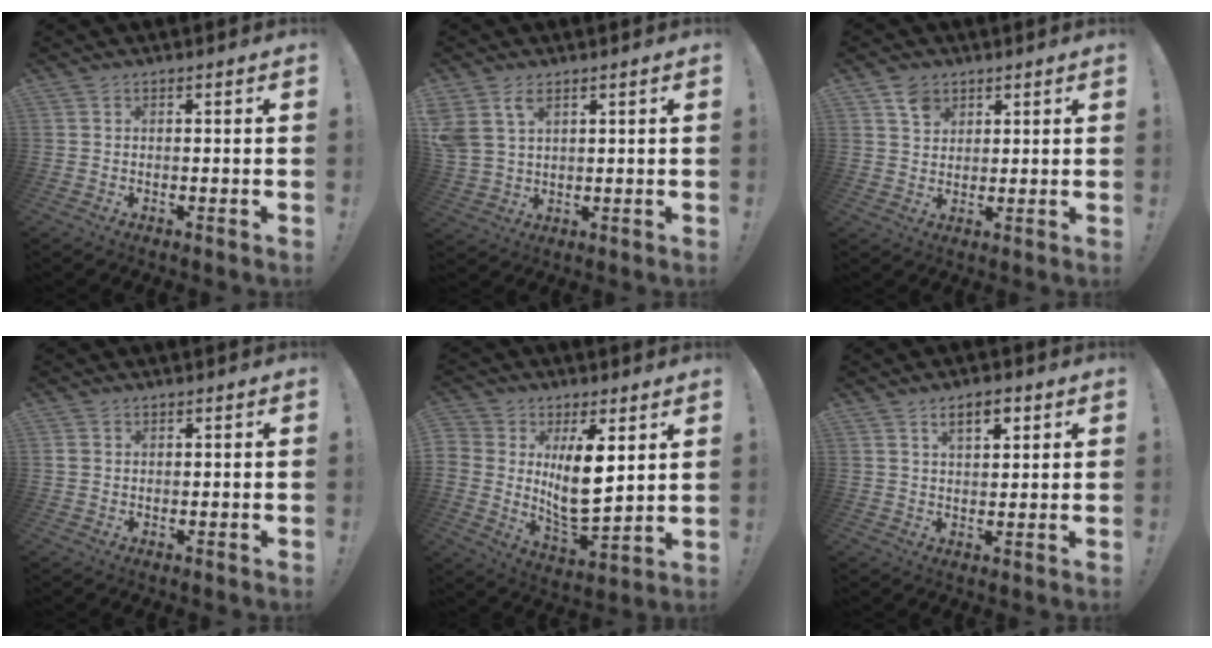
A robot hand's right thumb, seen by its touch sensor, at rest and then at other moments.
{"total": 6.2, "force": [3.5, 3.7, 3.6], "torque": [-0.071, -0.012, 0.067]}
{"total": 5.2, "force": [3.3, 3.8, 1.2], "torque": [-0.015, -0.015, 0.061]}
{"total": 1.5, "force": [0.9, 1.1, 0.5], "torque": [-0.001, 0.000, 0.016]}
{"total": 12.5, "force": [4.5, 7.3, 9.1], "torque": [-0.163, -0.040, 0.082]}
{"total": 6.0, "force": [3.1, 2.8, 4.3], "torque": [-0.068, -0.005, 0.052]}